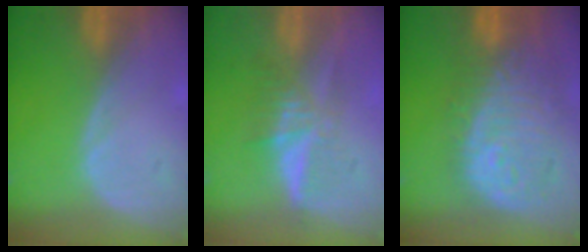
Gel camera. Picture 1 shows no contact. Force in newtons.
{"total": 5.2, "press": 5.1, "slide": 0.9}
{"total": 12.0, "press": 10.7, "slide": 5.5}